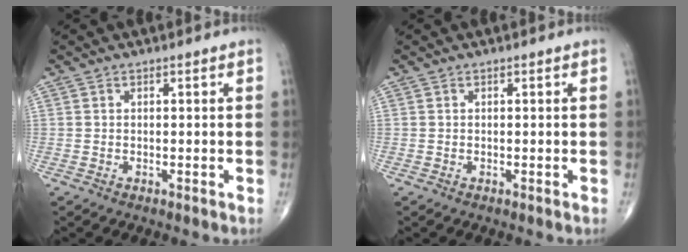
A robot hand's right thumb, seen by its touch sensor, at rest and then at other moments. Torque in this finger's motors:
{"motor_torque": [0.05, 0.05, -0.08, 0.03, 0.00]}